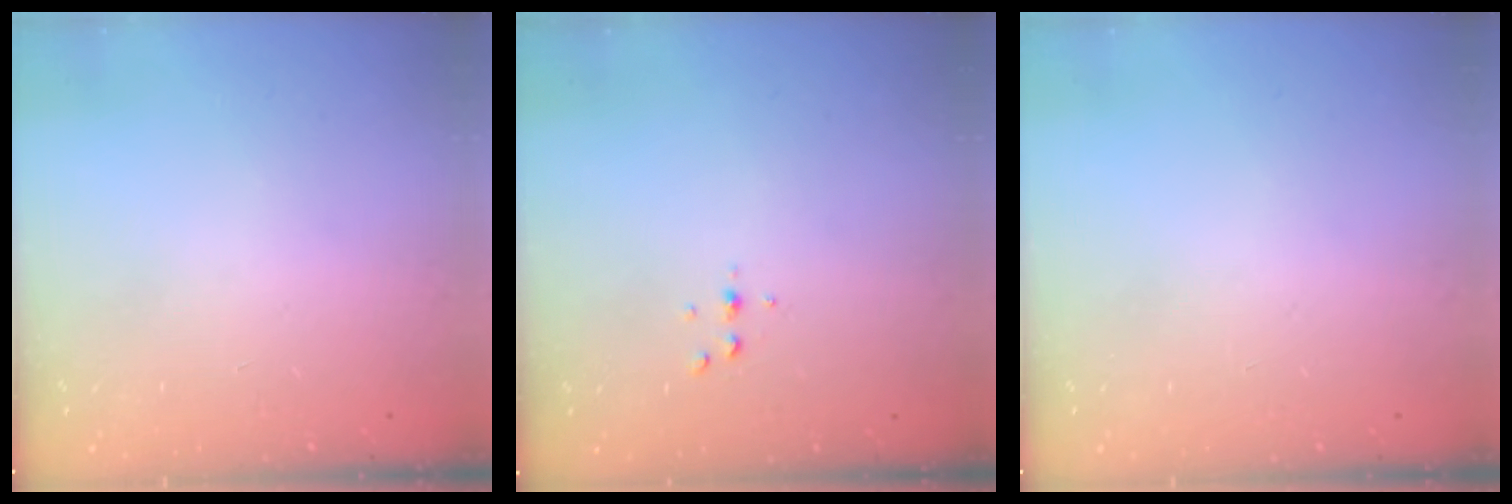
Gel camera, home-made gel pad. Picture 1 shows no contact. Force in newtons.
{"total": 2.5, "press": 2.4, "slide": 0.2}
{"total": 0.0}